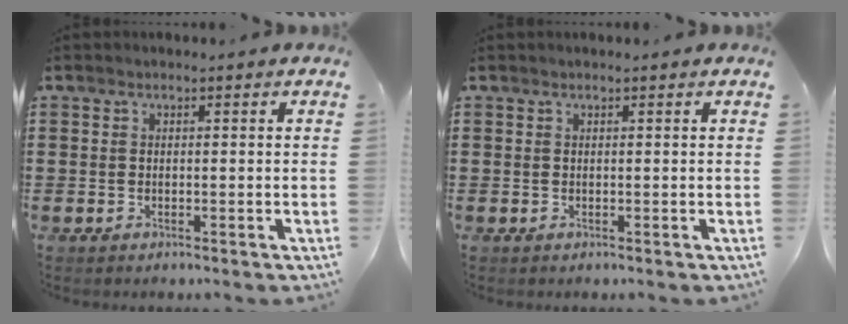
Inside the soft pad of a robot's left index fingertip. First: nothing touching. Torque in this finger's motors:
{"motor_torque": [-0.46, -0.38, -0.24, -0.02]}